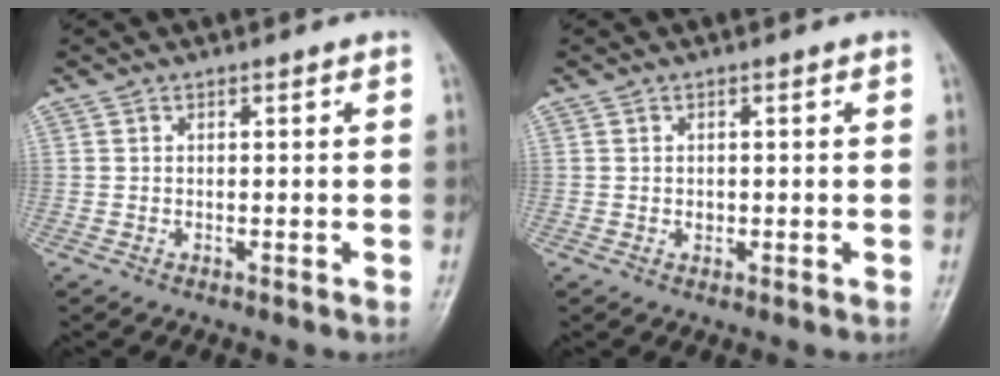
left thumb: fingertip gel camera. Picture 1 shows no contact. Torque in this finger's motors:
{"motor_torque": [-0.03, -0.01, 0.05, 0.00, -0.03]}